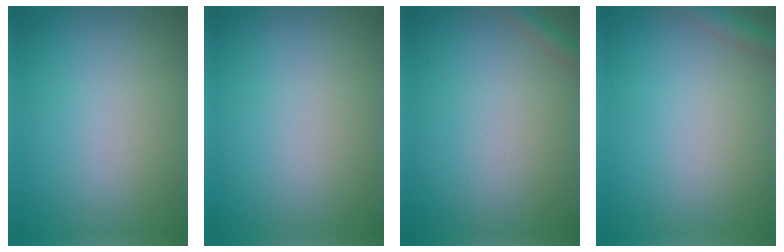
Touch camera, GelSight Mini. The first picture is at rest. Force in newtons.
{"total": 0.0}
{"total": 1.4, "press": 1.3, "slide": 0.1}
{"total": 2.0, "press": 2.0, "slide": 0.1}